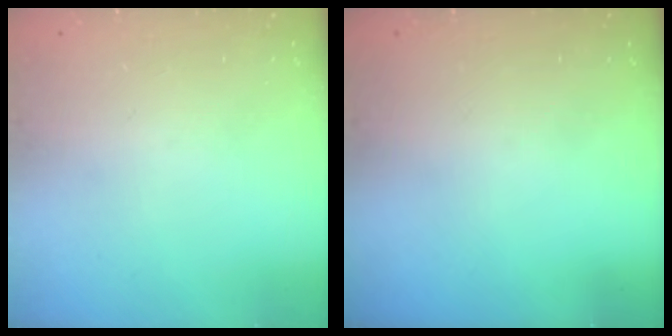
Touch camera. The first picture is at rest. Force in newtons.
{"total": 0.0}